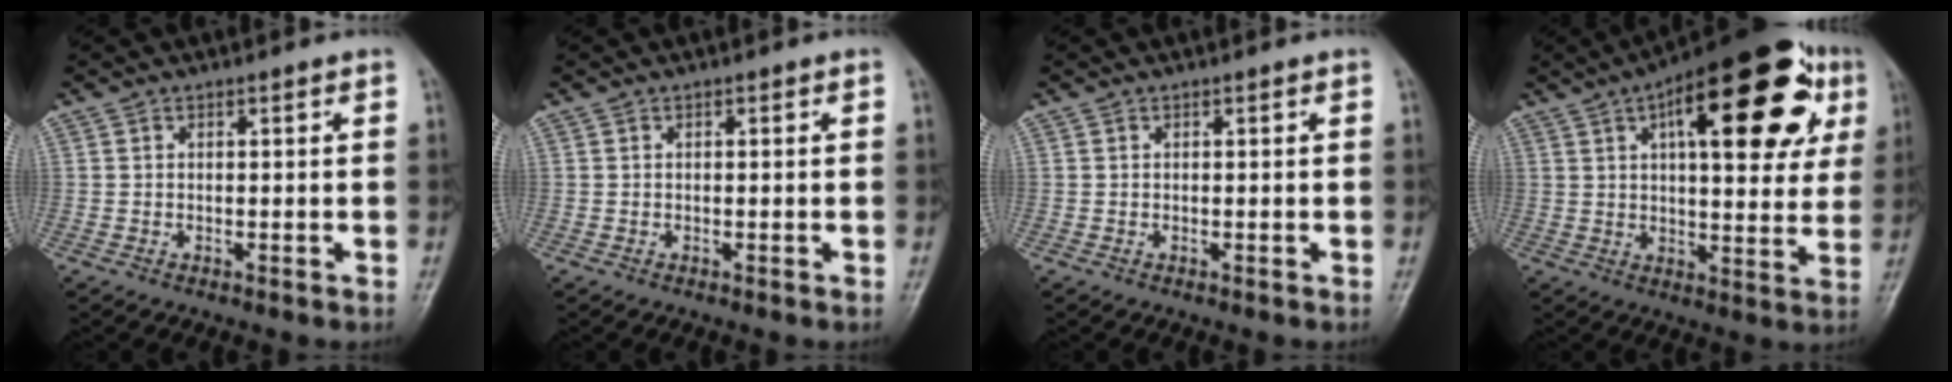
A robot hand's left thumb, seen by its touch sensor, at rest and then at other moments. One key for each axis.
{"total": 0.0}
{"total": 0.0}
{"total": 26.1, "fx": 9.9, "fy": 10.6, "fz": 21.6, "tx": -0.273, "ty": 0.013, "tz": 0.132}